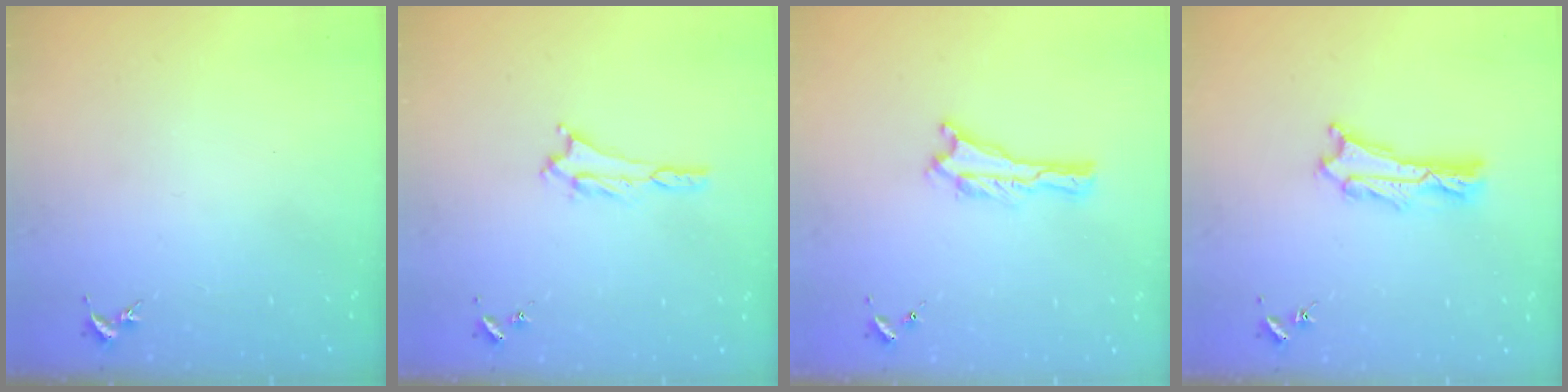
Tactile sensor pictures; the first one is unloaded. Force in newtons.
{"total": 1.3, "press": 1.3, "slide": 0.2}
{"total": 0.0}
{"total": 2.4, "press": 2.4, "slide": 0.3}